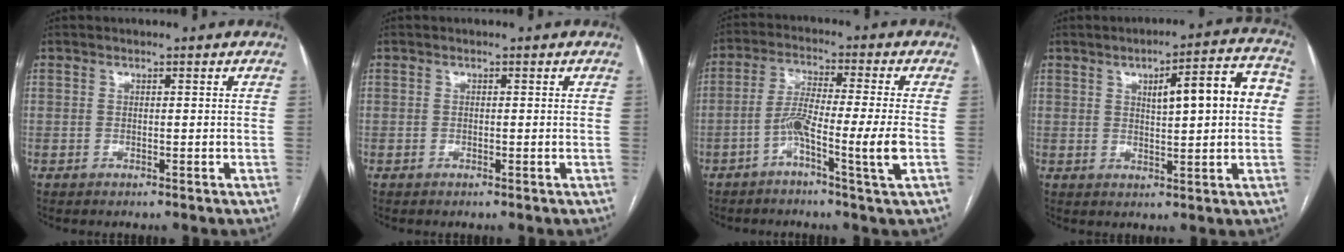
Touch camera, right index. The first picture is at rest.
{"total": 0.0}
{"total": 8.5, "force": [-3.0, -0.7, 7.9], "torque": [-0.151, 0.003, -0.058]}
{"total": 10.4, "force": [2.0, 2.0, 10.0], "torque": [-0.135, 0.028, 0.026]}